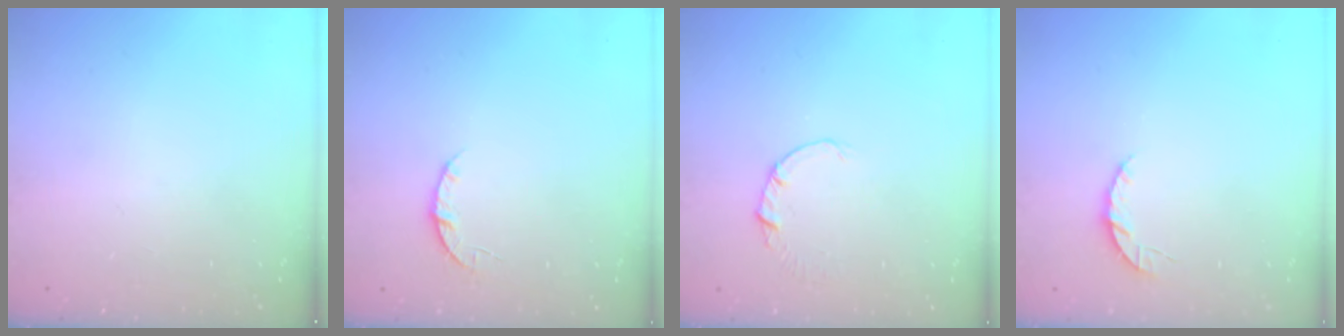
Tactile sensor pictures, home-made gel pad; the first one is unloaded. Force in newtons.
{"total": 3.5, "press": 3.4, "slide": 0.4}
{"total": 0.5, "press": 0.5, "slide": 0.1}
{"total": 3.6, "press": 3.5, "slide": 0.4}